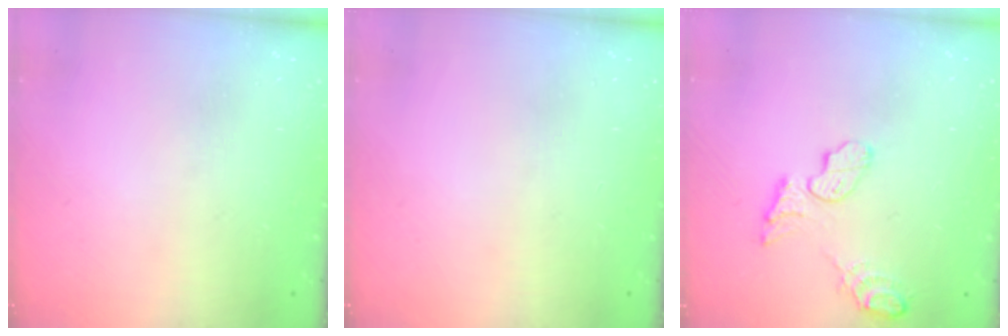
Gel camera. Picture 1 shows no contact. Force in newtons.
{"total": 0.0}
{"total": 8.2, "press": 8.2, "slide": 0.3}